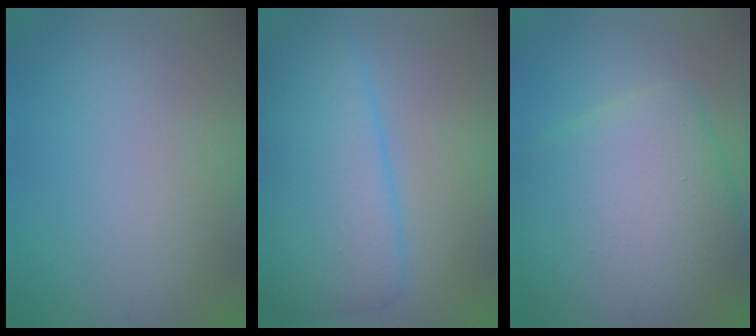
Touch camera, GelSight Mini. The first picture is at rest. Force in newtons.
{"total": 8.0, "press": 8.0, "slide": 0.3}
{"total": 10.9, "press": 10.9, "slide": 0.4}